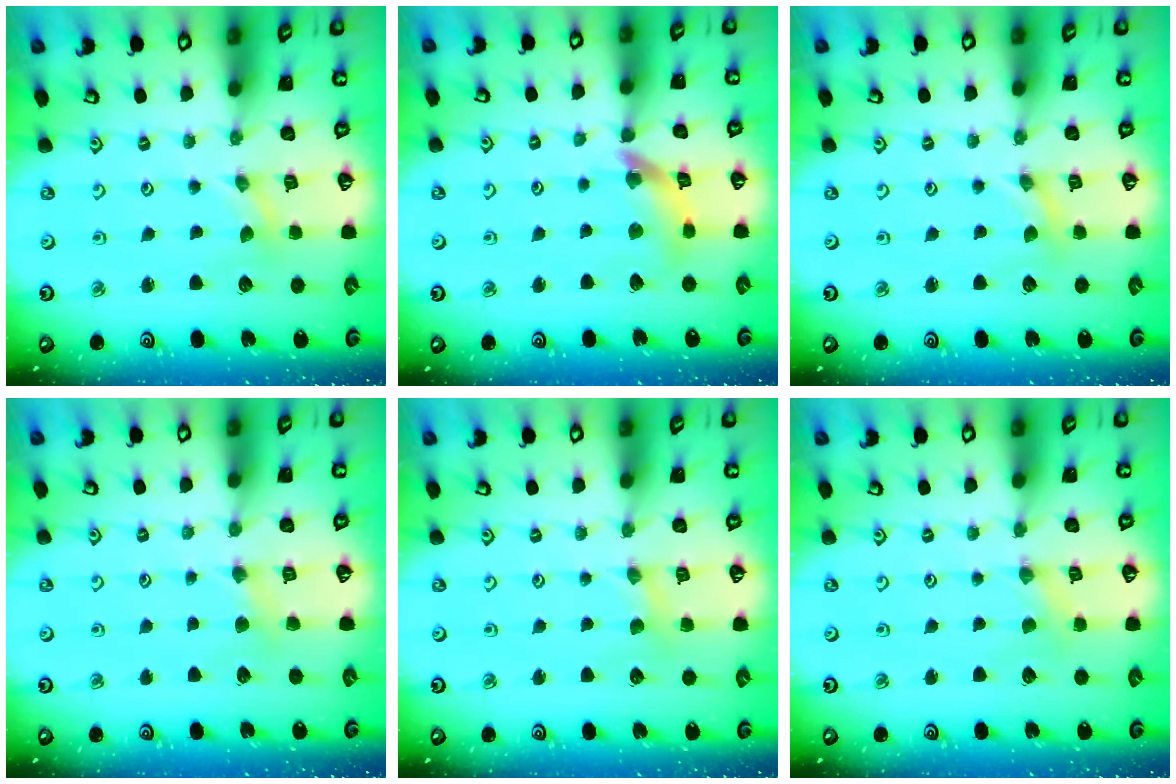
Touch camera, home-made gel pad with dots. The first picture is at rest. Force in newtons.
{"total": 10.8, "press": 10.7, "slide": 1.3}
{"total": 0.0}
{"total": 3.7, "press": 3.7, "slide": 0.5}
{"total": 2.9, "press": 2.9, "slide": 0.4}
{"total": 0.5, "press": 0.5, "slide": 0.2}